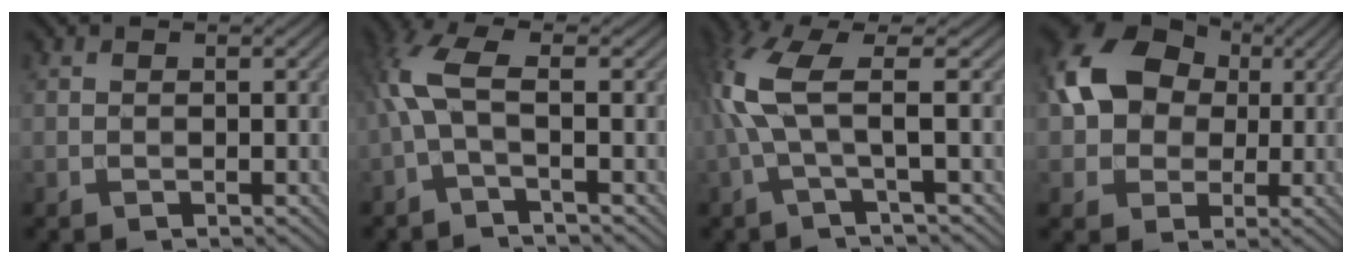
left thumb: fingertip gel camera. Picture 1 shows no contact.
{"total": 5.4, "force": [-0.4, 1.3, 5.2], "torque": [-0.123, 0.016, -0.023]}
{"total": 8.6, "force": [0.3, 1.7, 8.4], "torque": [-0.185, 0.017, -0.008]}
{"total": 11.8, "force": [1.6, 9.3, 7.0], "torque": [-0.155, 0.015, 0.015]}